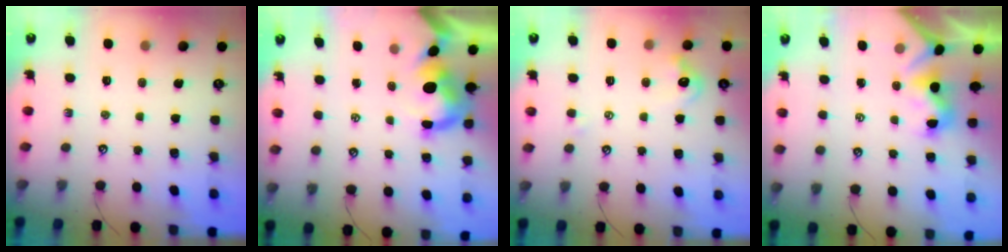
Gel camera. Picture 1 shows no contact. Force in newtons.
{"total": 3.7, "press": 3.6, "slide": 0.9}
{"total": 1.3, "press": 1.1, "slide": 0.7}
{"total": 1.2, "press": 1.0, "slide": 0.7}